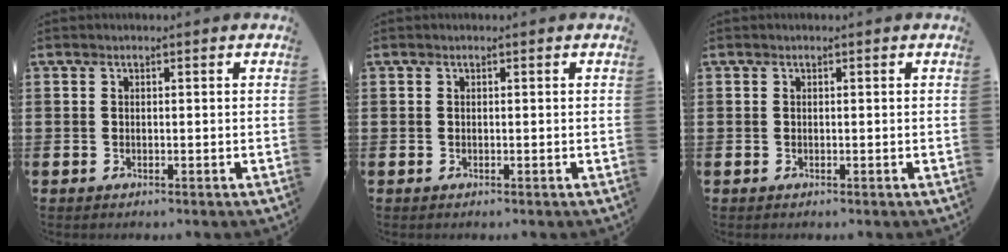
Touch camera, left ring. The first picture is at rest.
{"total": 0.0}
{"total": 0.0}